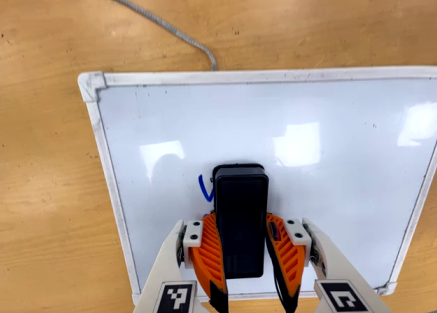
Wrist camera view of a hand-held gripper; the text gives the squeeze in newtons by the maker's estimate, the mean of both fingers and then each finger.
{"total": 13.0, "left": 13.1, "right": 12.9}